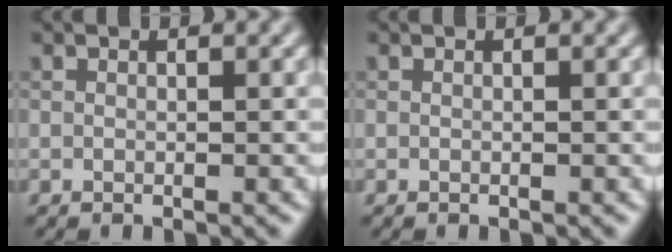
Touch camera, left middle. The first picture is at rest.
{"total": 0.0}